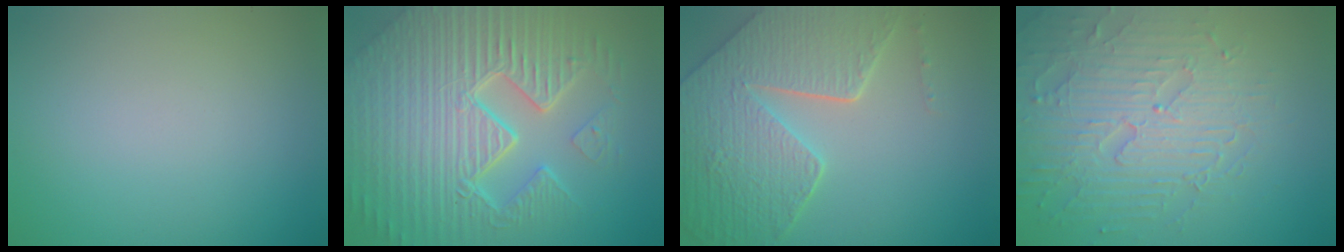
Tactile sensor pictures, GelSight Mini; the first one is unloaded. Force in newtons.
{"total": 11.1, "press": 7.0, "slide": 8.6}
{"total": 8.8, "press": 6.3, "slide": 6.2}
{"total": 6.2, "press": 5.2, "slide": 3.4}